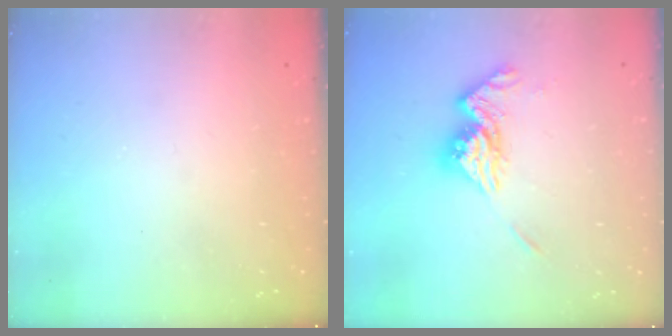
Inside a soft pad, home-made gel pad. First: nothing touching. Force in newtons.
{"total": 12.3, "press": 12.3, "slide": 1.3}